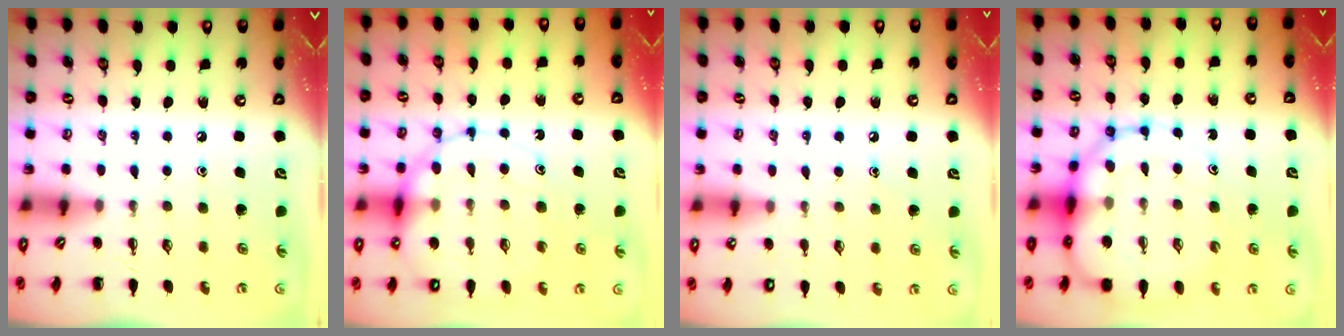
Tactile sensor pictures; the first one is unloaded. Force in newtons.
{"total": 15.3, "press": 15.0, "slide": 3.0}
{"total": 7.1, "press": 6.8, "slide": 1.9}
{"total": 15.5, "press": 15.0, "slide": 3.9}